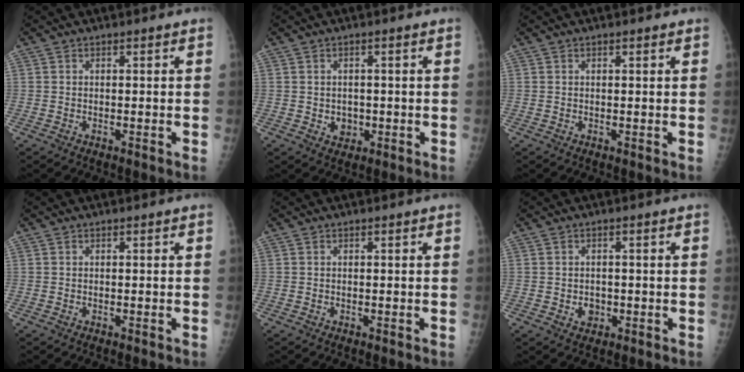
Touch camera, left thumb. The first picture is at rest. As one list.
[{"total": 2.7, "force": [-0.4, 2.3, 1.3], "torque": [-0.007, 0.002, 0.001]}, {"total": 0.6, "force": [0.4, 0.1, 0.4], "torque": [-0.007, 0.000, 0.005]}, {"total": 0.0}, {"total": 0.0}, {"total": 2.4, "force": [-0.6, 2.0, 1.2], "torque": [-0.006, 0.003, -0.002]}]